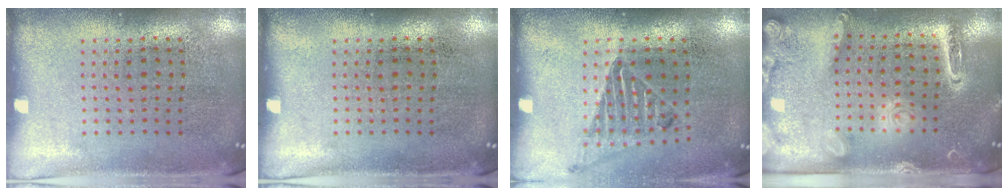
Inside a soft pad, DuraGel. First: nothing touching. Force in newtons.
{"total": 0.0}
{"total": 1.0, "press": 1.0, "slide": 0.2}
{"total": 2.2, "press": 1.9, "slide": 1.1}